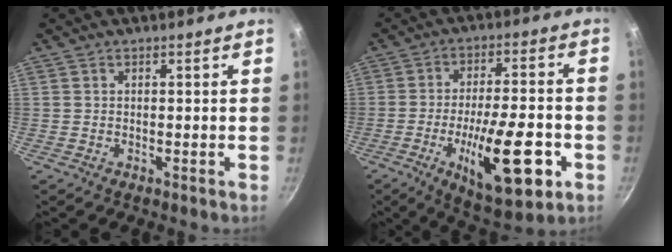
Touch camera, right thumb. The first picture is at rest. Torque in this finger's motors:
{"motor_torque": [0.18, 0.44, 0.53, 0.00, 0.12]}